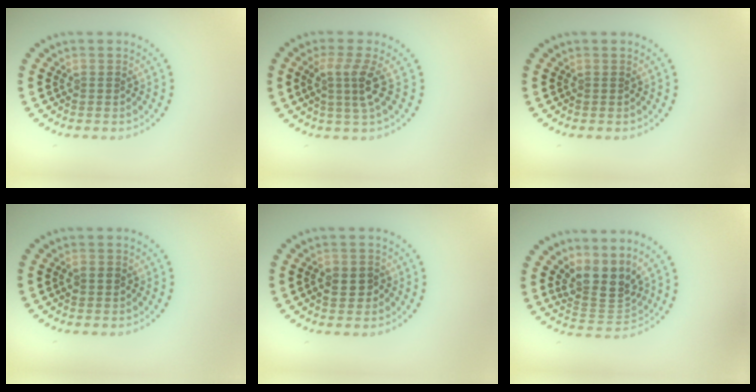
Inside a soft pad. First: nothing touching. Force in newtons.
{"total": 2.9, "press": 2.1, "slide": 2.0}
{"total": 0.0}
{"total": 1.3, "press": 1.3, "slide": 0.2}
{"total": 2.4, "press": 2.4, "slide": 0.5}
{"total": 3.9, "press": 2.9, "slide": 2.7}